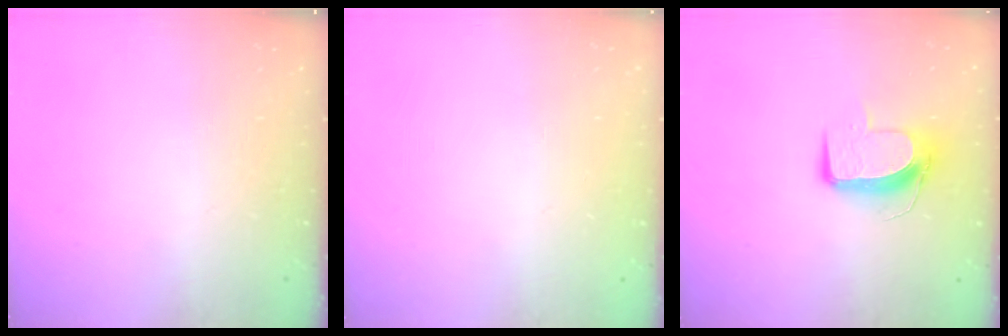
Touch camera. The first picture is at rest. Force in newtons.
{"total": 0.0}
{"total": 10.1, "press": 10.1, "slide": 0.2}